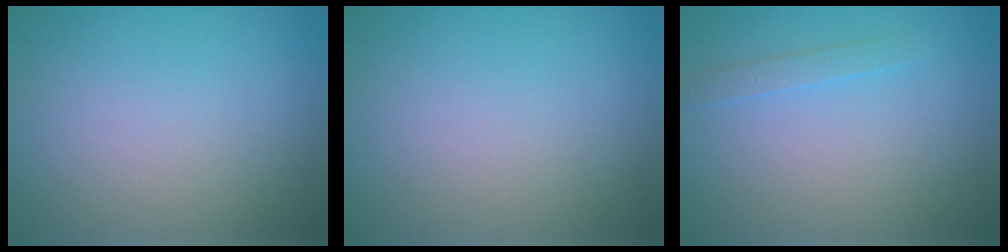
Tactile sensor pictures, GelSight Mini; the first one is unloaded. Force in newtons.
{"total": 0.0}
{"total": 1.1, "press": 1.1, "slide": 0.1}